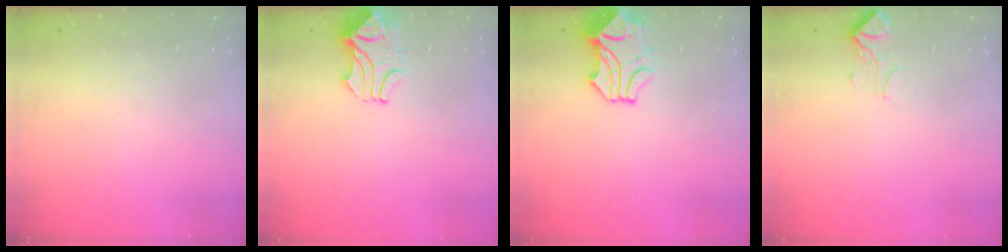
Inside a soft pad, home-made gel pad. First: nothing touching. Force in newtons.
{"total": 2.0, "press": 1.9, "slide": 0.8}
{"total": 2.2, "press": 1.9, "slide": 1.1}
{"total": 1.4, "press": 1.1, "slide": 0.8}